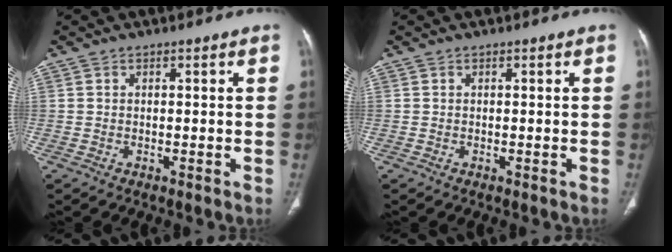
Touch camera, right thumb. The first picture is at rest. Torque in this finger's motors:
{"motor_torque": [-0.02, 0.07, -0.02, 0.02, 0.00]}